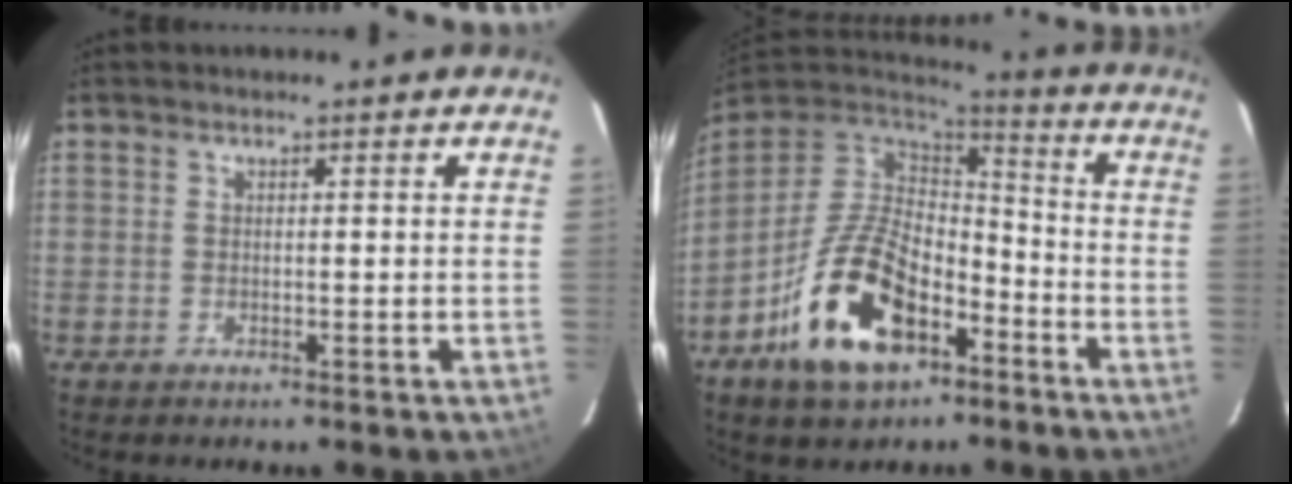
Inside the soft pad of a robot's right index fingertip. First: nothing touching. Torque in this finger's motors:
{"motor_torque": [1.24, -0.90, 1.05, 0.21]}